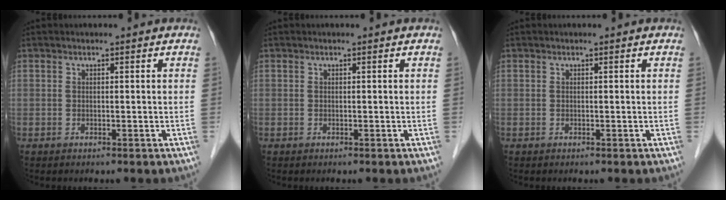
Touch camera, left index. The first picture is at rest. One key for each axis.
{"total": 0.0}
{"total": 0.0}